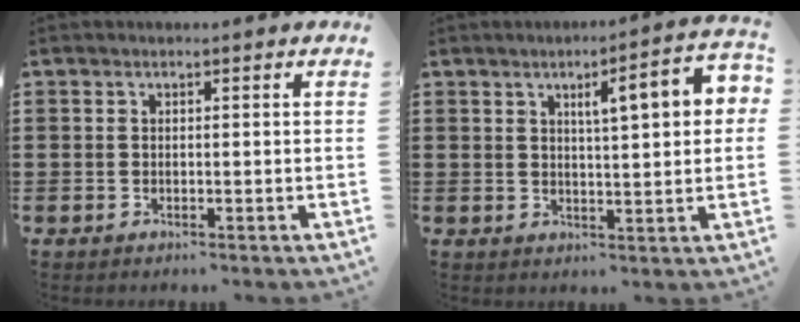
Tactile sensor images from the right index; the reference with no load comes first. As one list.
[{"total": 7.0, "force": [2.3, 1.4, 6.5], "torque": [-0.103, -0.004, 0.030]}]